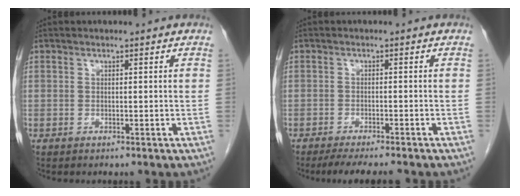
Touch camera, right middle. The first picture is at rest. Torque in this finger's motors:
{"motor_torque": [0.39, -0.28, 0.19, 0.03]}